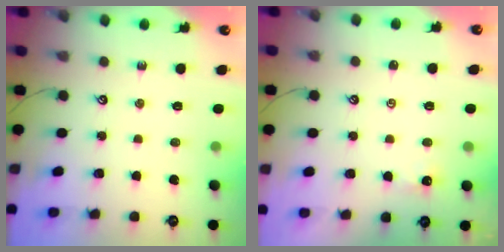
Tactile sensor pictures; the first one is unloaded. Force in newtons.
{"total": 0.9, "press": 0.8, "slide": 0.3}